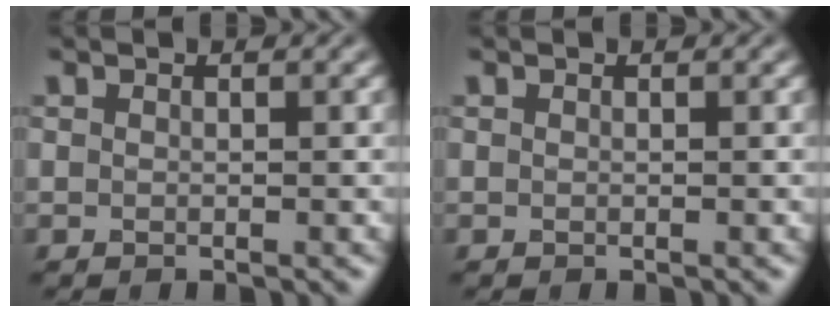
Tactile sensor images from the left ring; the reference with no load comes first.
{"total": 0.0}